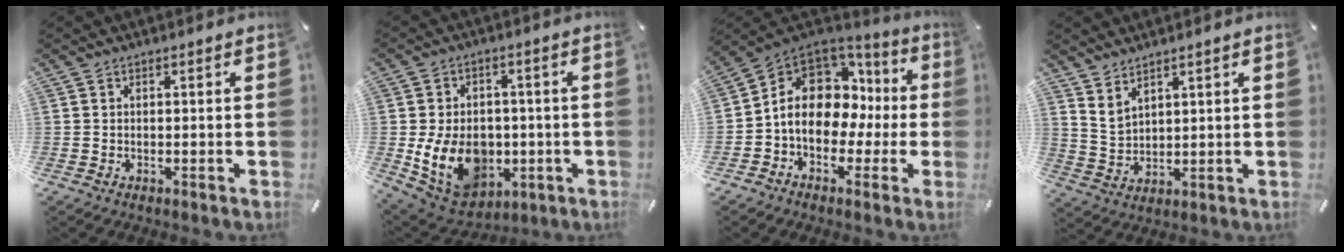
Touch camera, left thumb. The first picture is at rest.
{"total": 14.3, "force": [-2.1, 11.4, 8.4], "torque": [-0.168, 0.000, -0.028]}
{"total": 13.4, "force": [0.4, 10.6, 8.1], "torque": [-0.158, -0.005, 0.006]}
{"total": 4.1, "force": [3.5, 2.0, 0.8], "torque": [-0.028, -0.014, 0.067]}